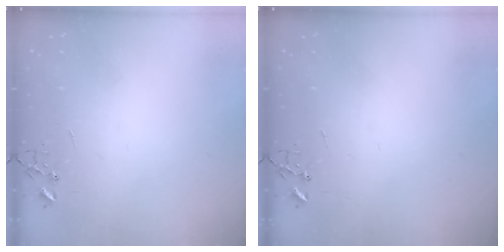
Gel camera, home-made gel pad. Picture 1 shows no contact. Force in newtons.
{"total": 0.0}